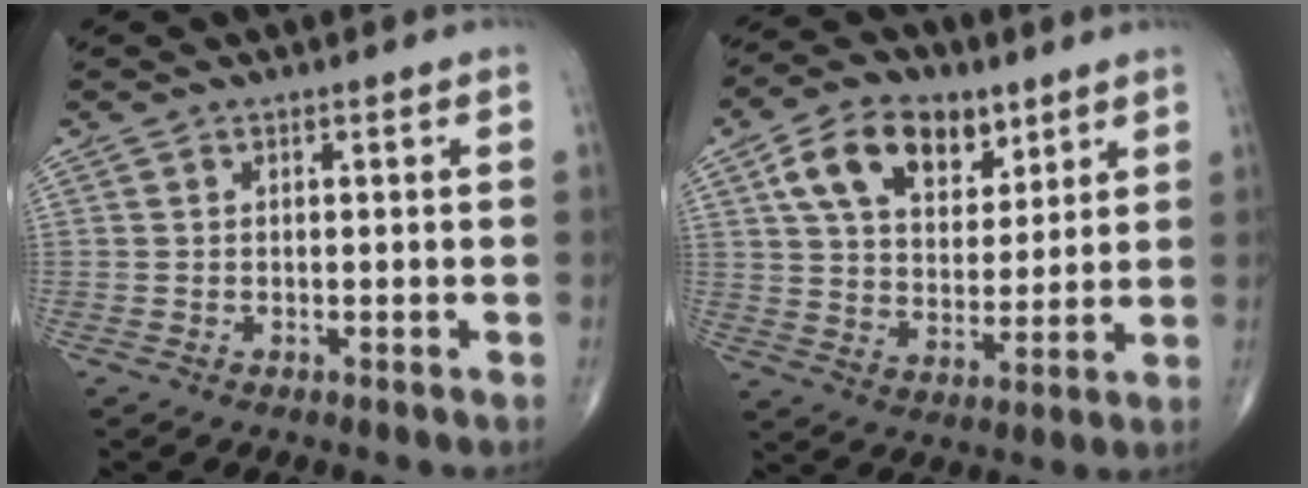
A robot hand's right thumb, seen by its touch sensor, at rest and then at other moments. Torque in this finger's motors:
{"motor_torque": [-0.83, 1.22, 0.38, 0.20, 0.29]}